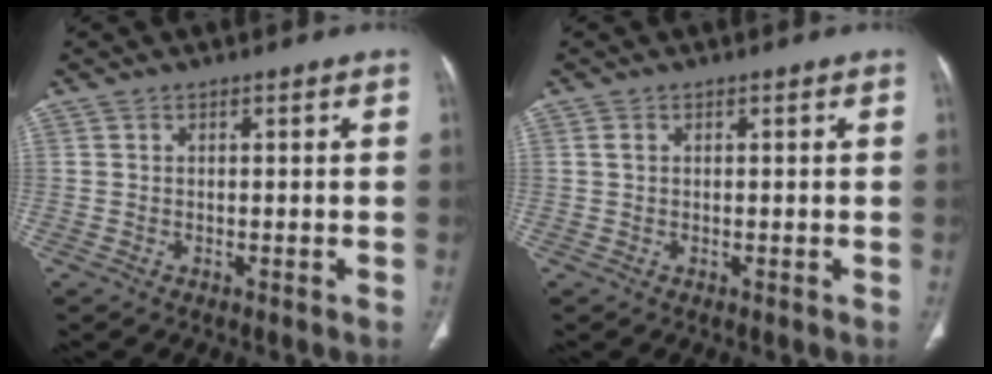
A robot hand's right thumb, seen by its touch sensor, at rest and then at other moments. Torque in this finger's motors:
{"motor_torque": [-0.05, 0.14, 0.29, 0.11, 0.06]}